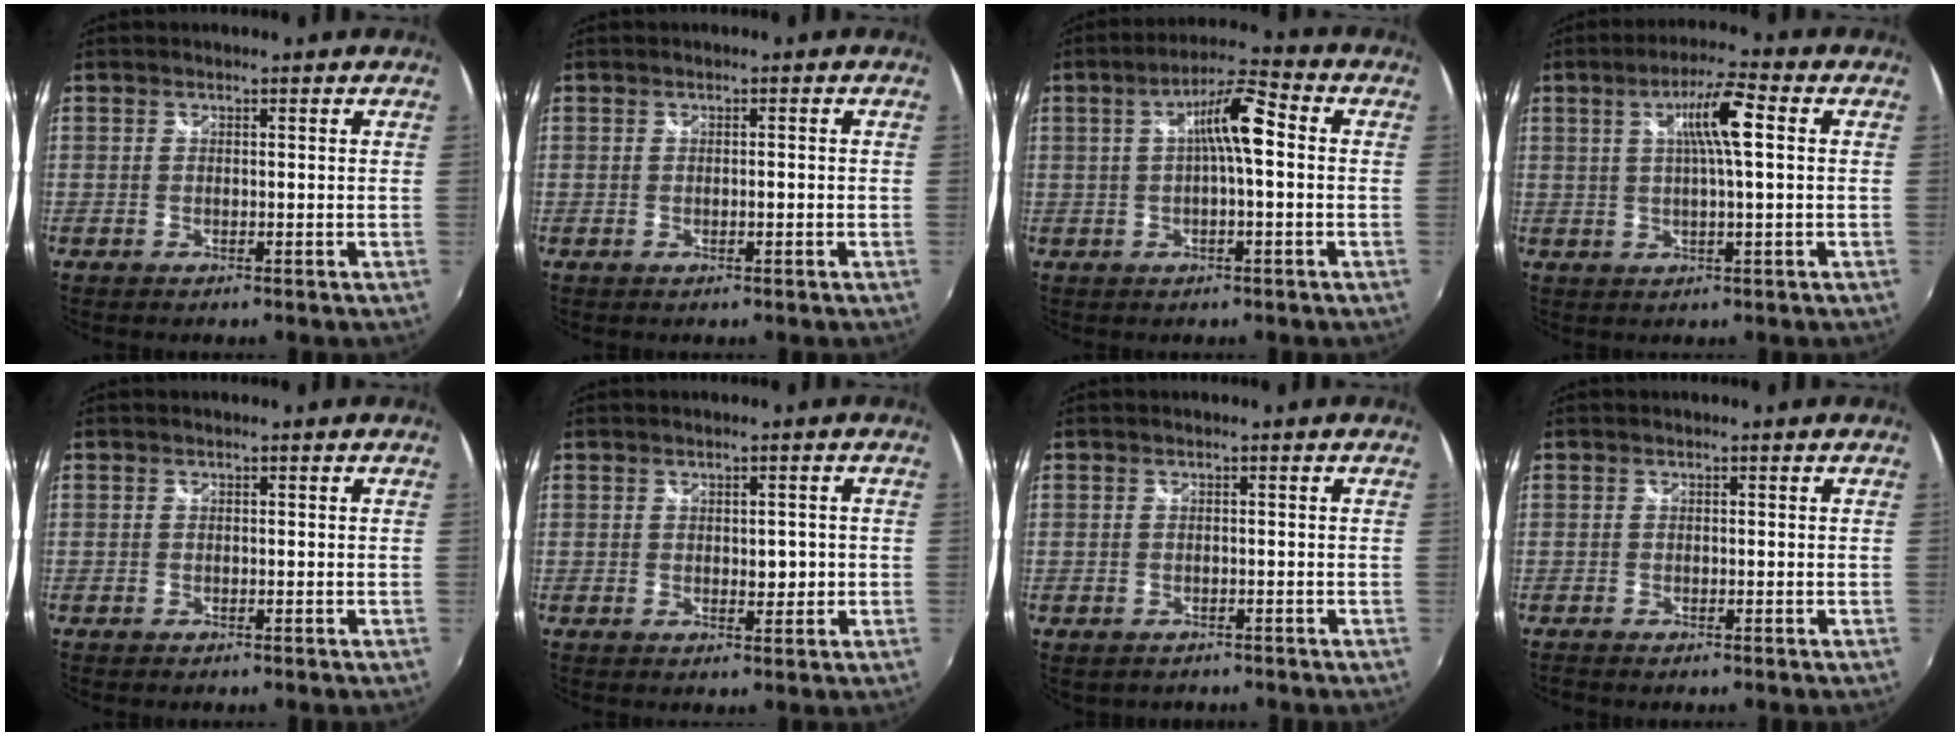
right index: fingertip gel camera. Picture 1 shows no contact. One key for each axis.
{"total": 0.9, "fx": -0.3, "fy": 0.3, "fz": 0.8, "tx": -0.012, "ty": 0.003, "tz": -0.004}
{"total": 7.6, "fx": 0.5, "fy": 1.4, "fz": 7.5, "tx": -0.132, "ty": 0.021, "tz": 0.008}
{"total": 7.5, "fx": 1.6, "fy": 0.5, "fz": 7.3, "tx": -0.125, "ty": 0.008, "tz": 0.028}
{"total": 0.8, "fx": -0.7, "fy": 0.3, "fz": -0.2, "tx": -0.001, "ty": -0.004, "tz": -0.015}
{"total": 2.8, "fx": -0.2, "fy": 1.6, "fz": 2.3, "tx": -0.031, "ty": 0.002, "tz": 0.000}
{"total": 2.1, "fx": -1.6, "fy": 1.2, "fz": 0.5, "tx": -0.015, "ty": -0.011, "tz": -0.023}
{"total": 1.2, "fx": -1.1, "fy": 0.2, "fz": 0.2, "tx": -0.008, "ty": -0.009, "tz": -0.021}